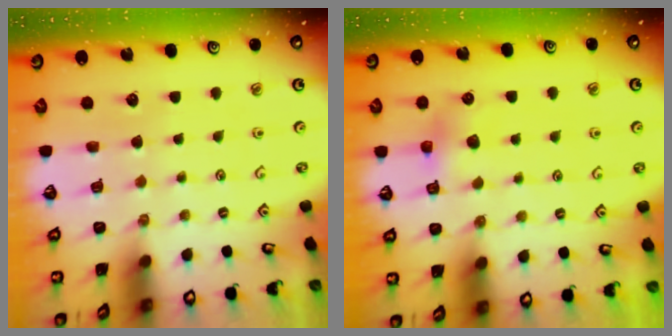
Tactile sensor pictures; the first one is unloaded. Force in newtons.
{"total": 5.6, "press": 5.6, "slide": 0.7}